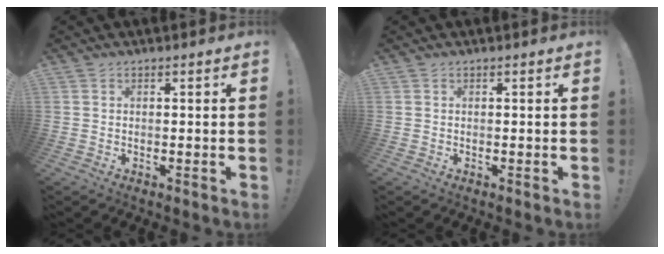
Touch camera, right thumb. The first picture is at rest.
{"total": 0.0}